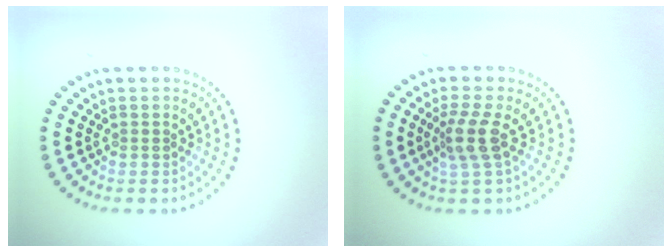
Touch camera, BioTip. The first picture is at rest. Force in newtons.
{"total": 2.7, "press": 2.1, "slide": 1.7}